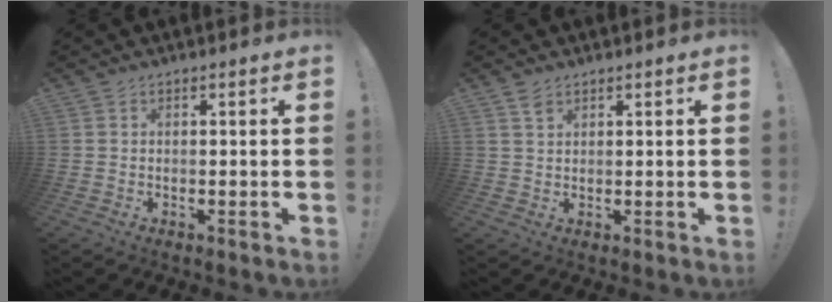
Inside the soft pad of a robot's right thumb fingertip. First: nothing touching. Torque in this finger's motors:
{"motor_torque": [-0.21, 0.28, 0.06, -0.10, 0.01]}